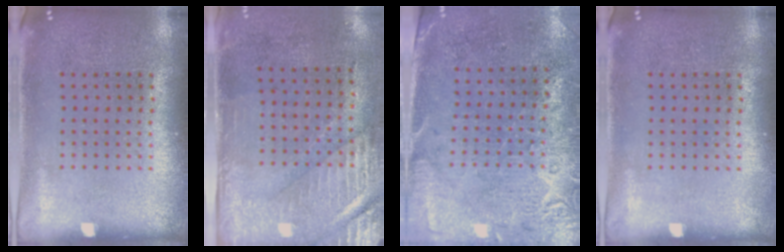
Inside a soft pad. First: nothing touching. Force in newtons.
{"total": 2.9, "press": 2.4, "slide": 1.6}
{"total": 2.8, "press": 2.4, "slide": 1.4}
{"total": 0.0}